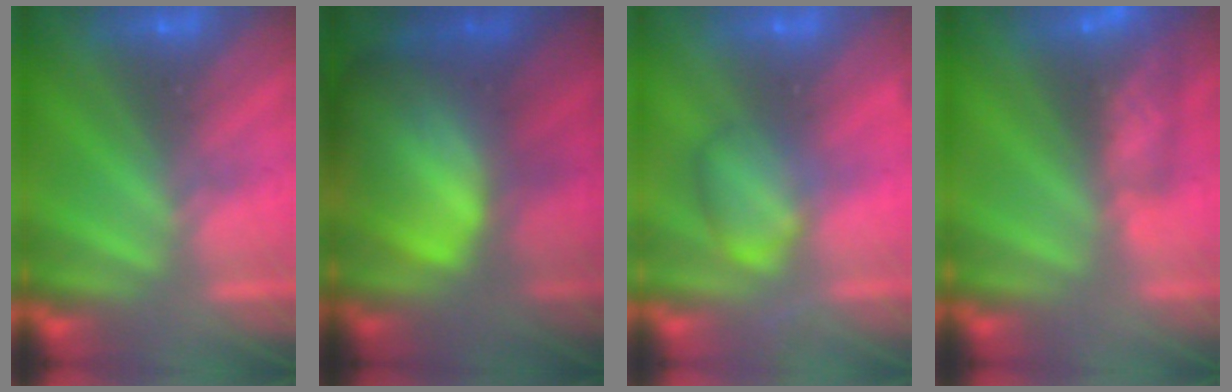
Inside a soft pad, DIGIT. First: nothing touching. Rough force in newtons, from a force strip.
{"total": 8.6}
{"total": 2.3}
{"total": 6.7}